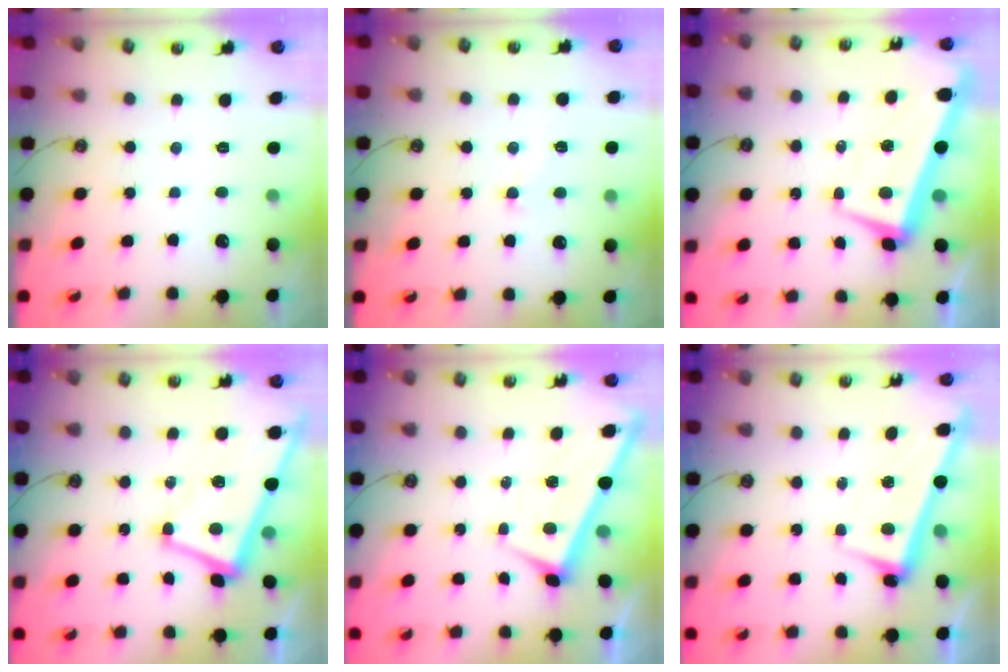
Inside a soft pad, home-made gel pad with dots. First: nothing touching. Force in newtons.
{"total": 0.7, "press": 0.6, "slide": 0.4}
{"total": 3.8, "press": 3.1, "slide": 2.1}
{"total": 1.4, "press": 1.1, "slide": 0.9}
{"total": 1.9, "press": 1.9, "slide": 0.2}
{"total": 2.6, "press": 2.4, "slide": 1.0}